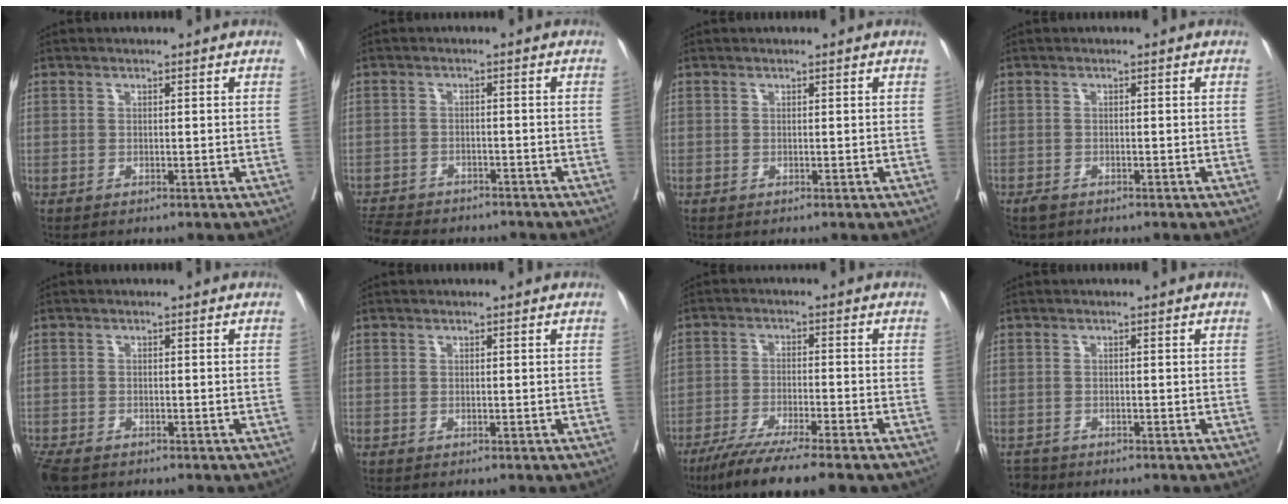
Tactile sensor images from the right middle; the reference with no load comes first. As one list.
[{"total": 11.3, "force": [-10.0, 3.6, 3.9], "torque": [-0.085, -0.005, -0.142]}, {"total": 0.0}, {"total": 1.4, "force": [-1.1, 0.7, 0.5], "torque": [-0.012, -0.001, -0.017]}, {"total": 5.5, "force": [-3.9, 2.7, 2.8], "torque": [-0.063, -0.012, -0.066]}, {"total": 0.0}, {"total": 10.0, "force": [-7.8, -0.1, 6.2], "torque": [-0.097, -0.026, -0.130]}, {"total": 1.4, "force": [-1.3, 0.5, -0.2], "torque": [0.004, -0.003, -0.022]}]